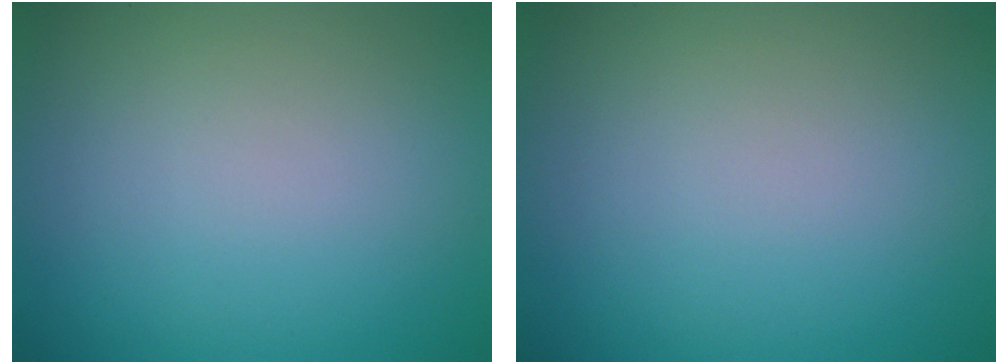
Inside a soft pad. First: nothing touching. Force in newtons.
{"total": 0.0}